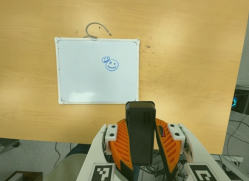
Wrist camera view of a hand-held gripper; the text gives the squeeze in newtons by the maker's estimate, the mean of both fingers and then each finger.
{"total": 9.0, "left": 7.6, "right": 10.4}